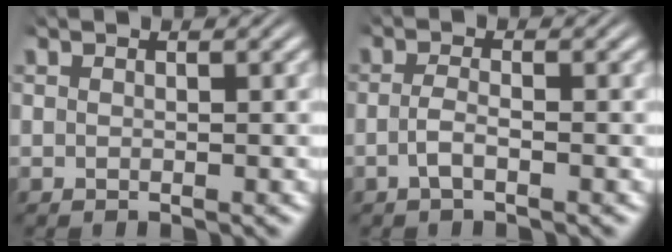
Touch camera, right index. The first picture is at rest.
{"total": 1.7, "force": [-1.1, 0.2, 1.3], "torque": [-0.033, -0.008, -0.017]}